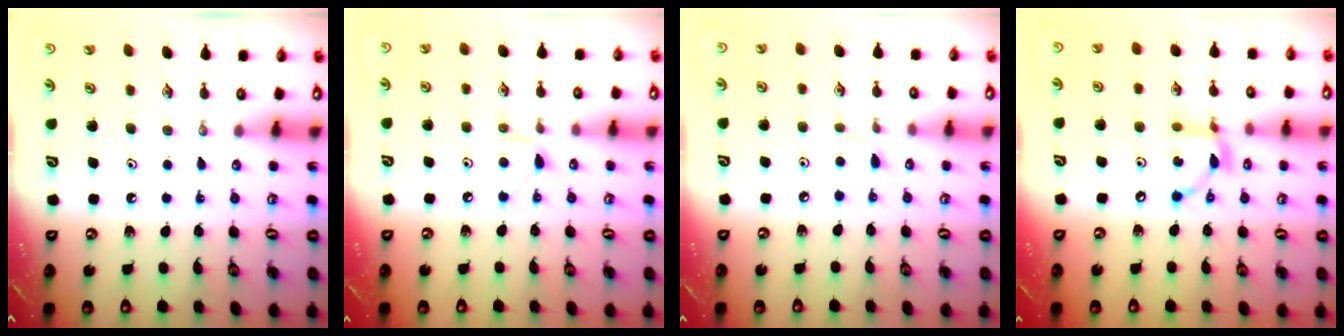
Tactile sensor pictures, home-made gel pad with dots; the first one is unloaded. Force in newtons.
{"total": 5.7, "press": 5.6, "slide": 0.7}
{"total": 2.8, "press": 2.7, "slide": 0.4}
{"total": 11.1, "press": 11.1, "slide": 0.6}